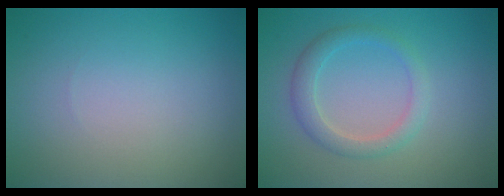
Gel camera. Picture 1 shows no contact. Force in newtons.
{"total": 2.5, "press": 2.5, "slide": 0.1}